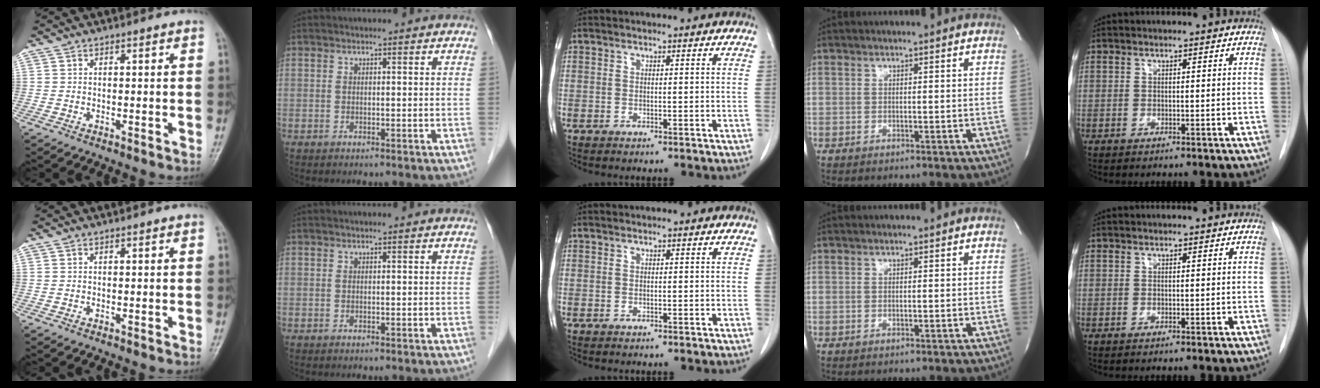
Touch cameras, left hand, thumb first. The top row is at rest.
{}